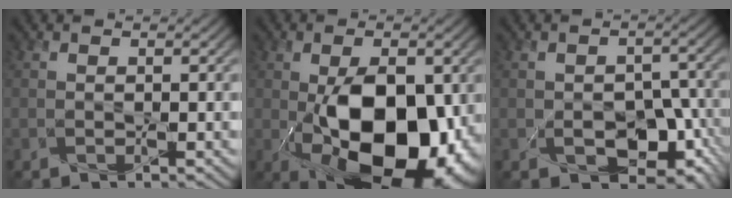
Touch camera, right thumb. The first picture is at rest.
{"total": 16.4, "force": [-3.3, 9.0, 13.3], "torque": [-0.202, -0.024, -0.046]}
{"total": 9.3, "force": [-3.9, 6.6, 5.3], "torque": [-0.075, -0.018, -0.039]}